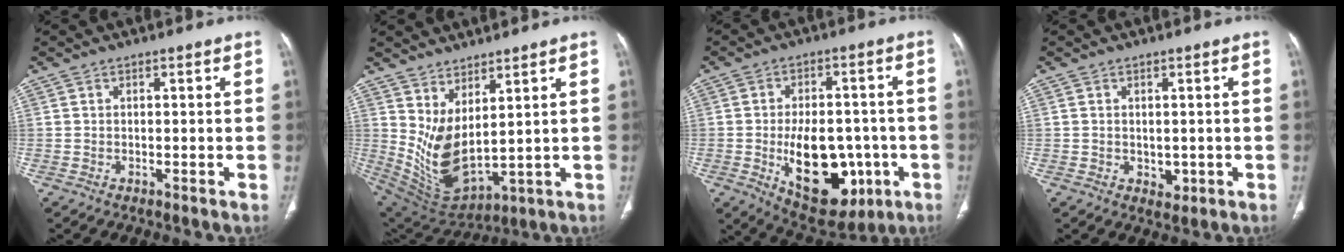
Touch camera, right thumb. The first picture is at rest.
{"total": 11.5, "force": [4.2, 5.0, 9.4], "torque": [-0.178, -0.048, 0.107]}
{"total": 18.3, "force": [-4.6, 10.8, 14.1], "torque": [-0.177, 0.012, -0.042]}
{"total": 2.3, "force": [-0.2, 1.8, 1.4], "torque": [-0.015, -0.003, 0.005]}